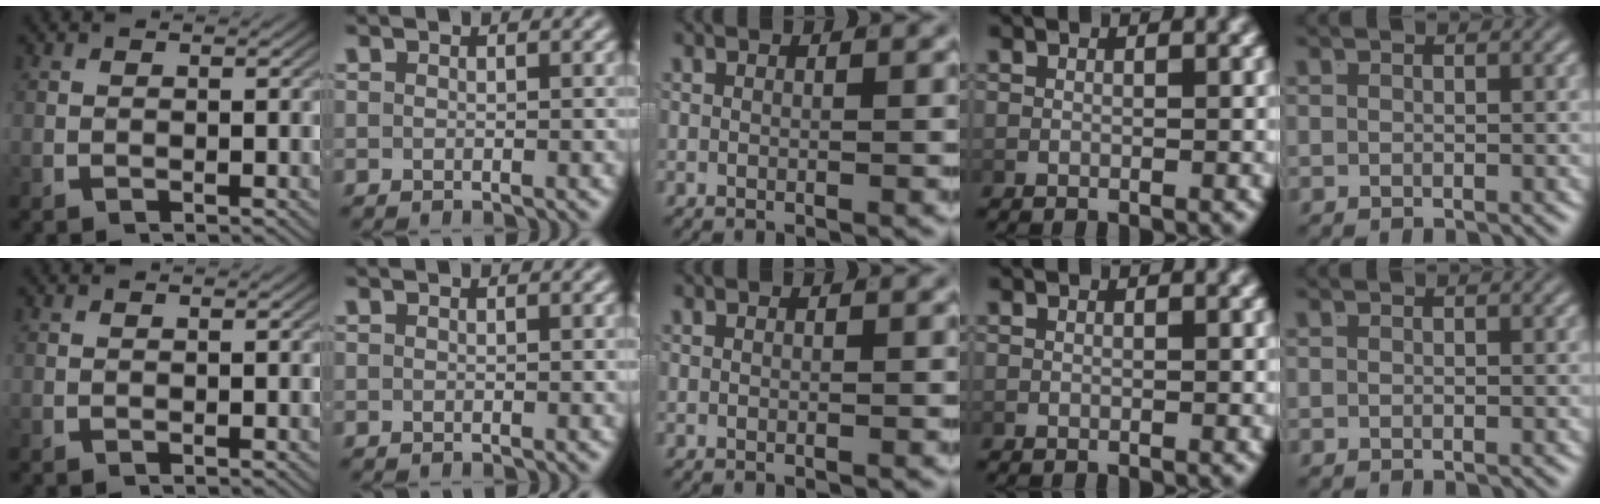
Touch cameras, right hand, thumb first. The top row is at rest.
{}